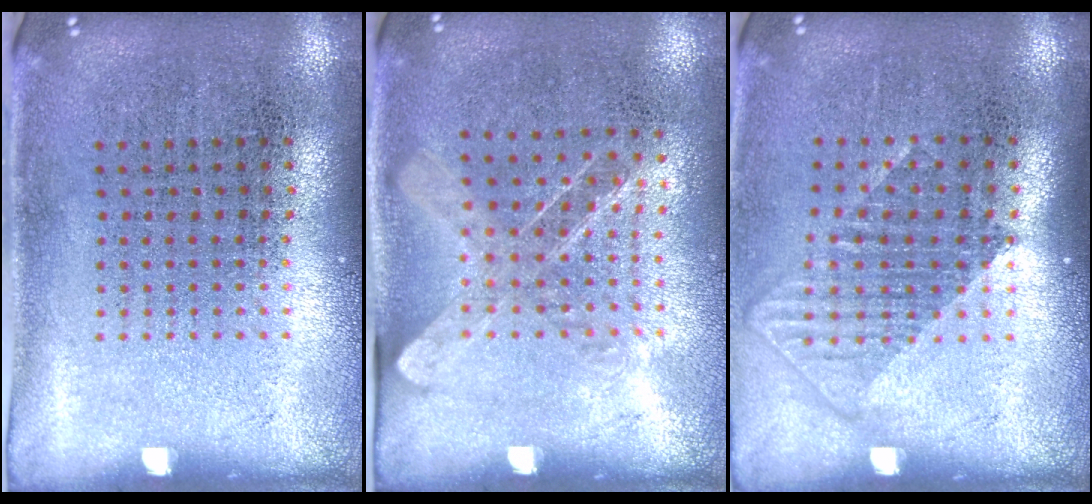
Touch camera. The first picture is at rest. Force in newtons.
{"total": 1.3, "press": 1.0, "slide": 0.7}
{"total": 1.2, "press": 1.0, "slide": 0.8}